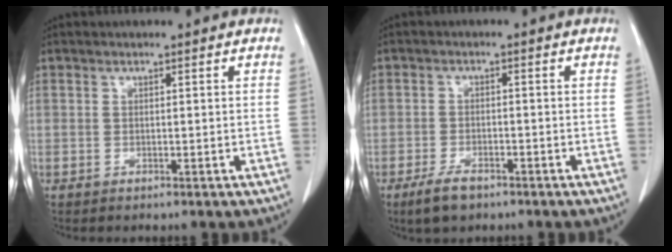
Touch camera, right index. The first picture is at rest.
{"total": 4.0, "force": [-2.7, 1.8, 2.3], "torque": [-0.049, -0.003, -0.044]}